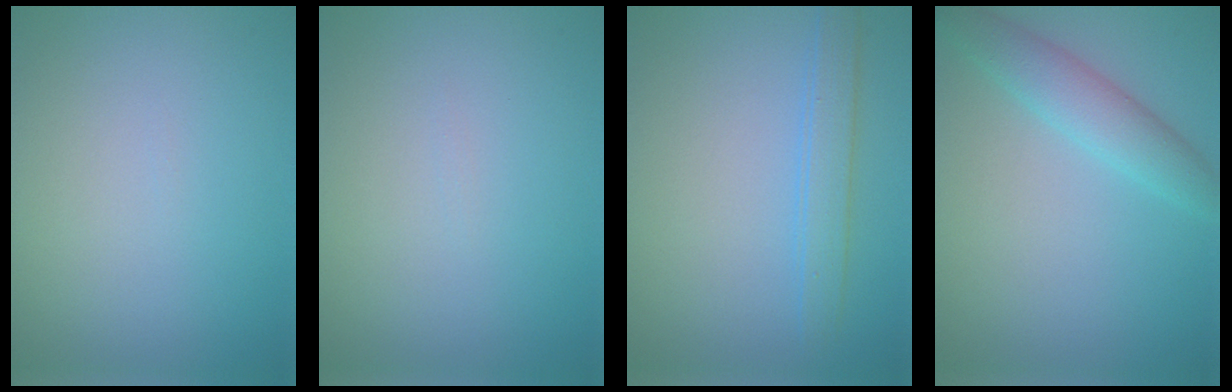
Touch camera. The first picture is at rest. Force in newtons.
{"total": 0.0}
{"total": 2.5, "press": 2.5, "slide": 0.2}
{"total": 3.3, "press": 3.3, "slide": 0.1}